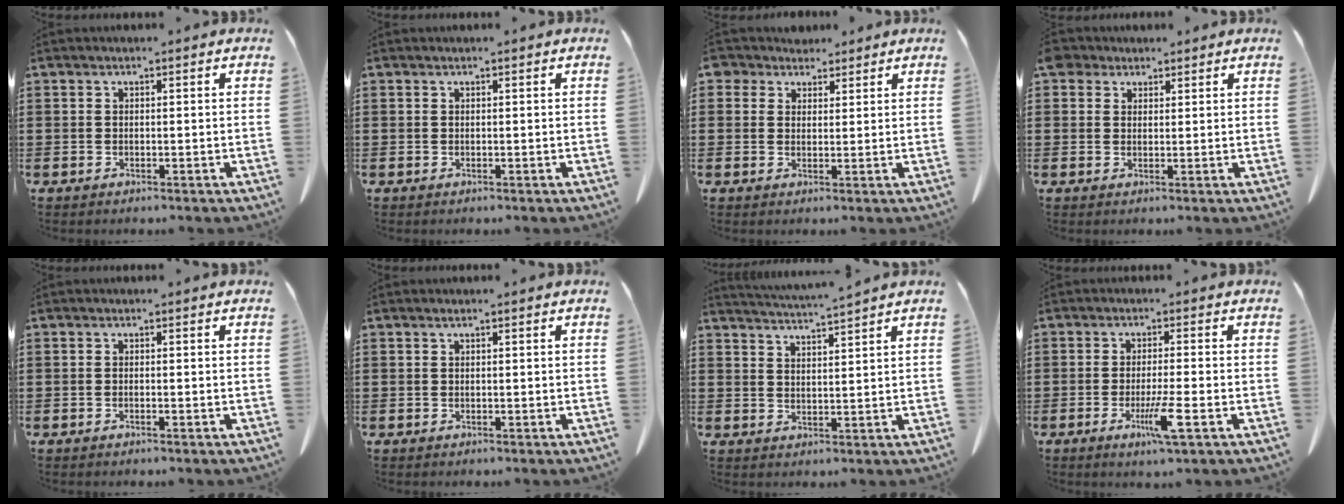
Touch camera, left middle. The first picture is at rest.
{"total": 0.0}
{"total": 3.8, "force": [2.8, 2.4, 0.7], "torque": [-0.019, 0.007, 0.053]}
{"total": 2.9, "force": [2.2, 1.8, 0.8], "torque": [-0.026, 0.010, 0.041]}
{"total": 0.5, "force": [-0.4, 0.0, 0.3], "torque": [-0.007, -0.002, -0.007]}
{"total": 0.0}
{"total": 3.5, "force": [3.4, -0.6, 0.8], "torque": [-0.026, -0.014, 0.060]}
{"total": 5.5, "force": [-2.3, -0.2, 5.0], "torque": [-0.093, -0.019, -0.041]}